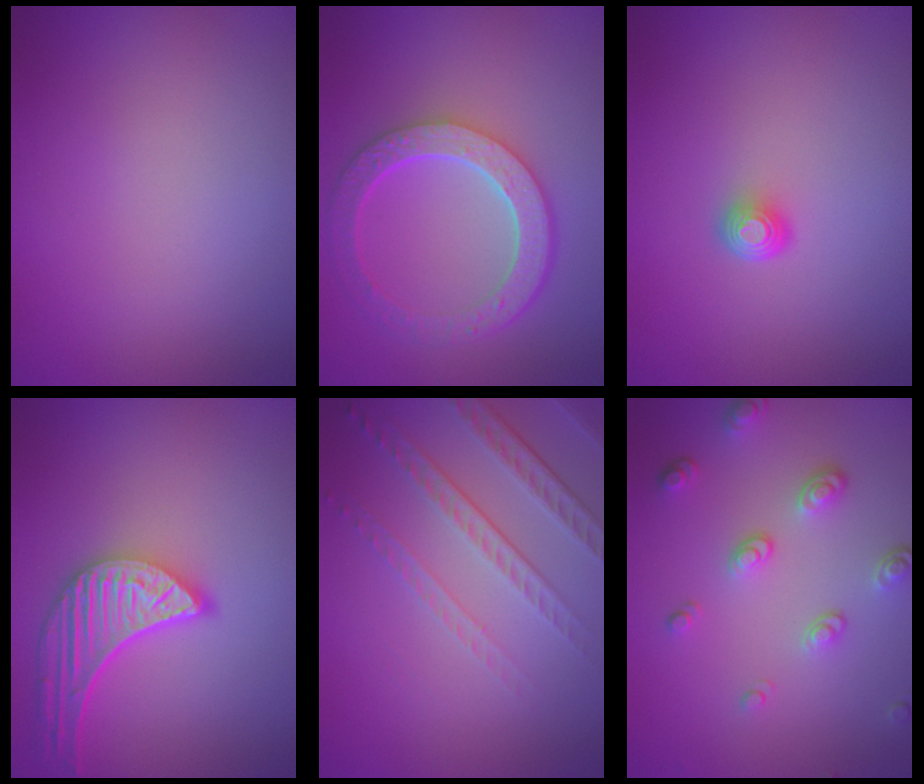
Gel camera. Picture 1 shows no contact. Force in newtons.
{"total": 6.0, "press": 4.6, "slide": 3.9}
{"total": 1.6, "press": 1.2, "slide": 1.0}
{"total": 5.1, "press": 4.2, "slide": 2.9}
{"total": 4.8, "press": 3.2, "slide": 3.5}
{"total": 3.4, "press": 2.6, "slide": 2.2}